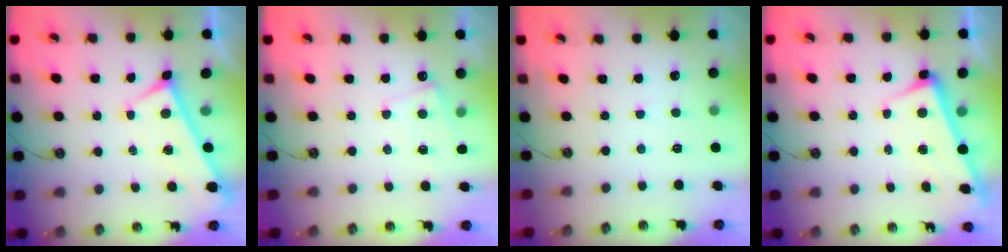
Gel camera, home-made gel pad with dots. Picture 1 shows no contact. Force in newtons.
{"total": 3.0, "press": 3.0, "slide": 0.5}
{"total": 7.6, "press": 7.5, "slide": 0.4}
{"total": 2.6, "press": 2.6, "slide": 0.6}